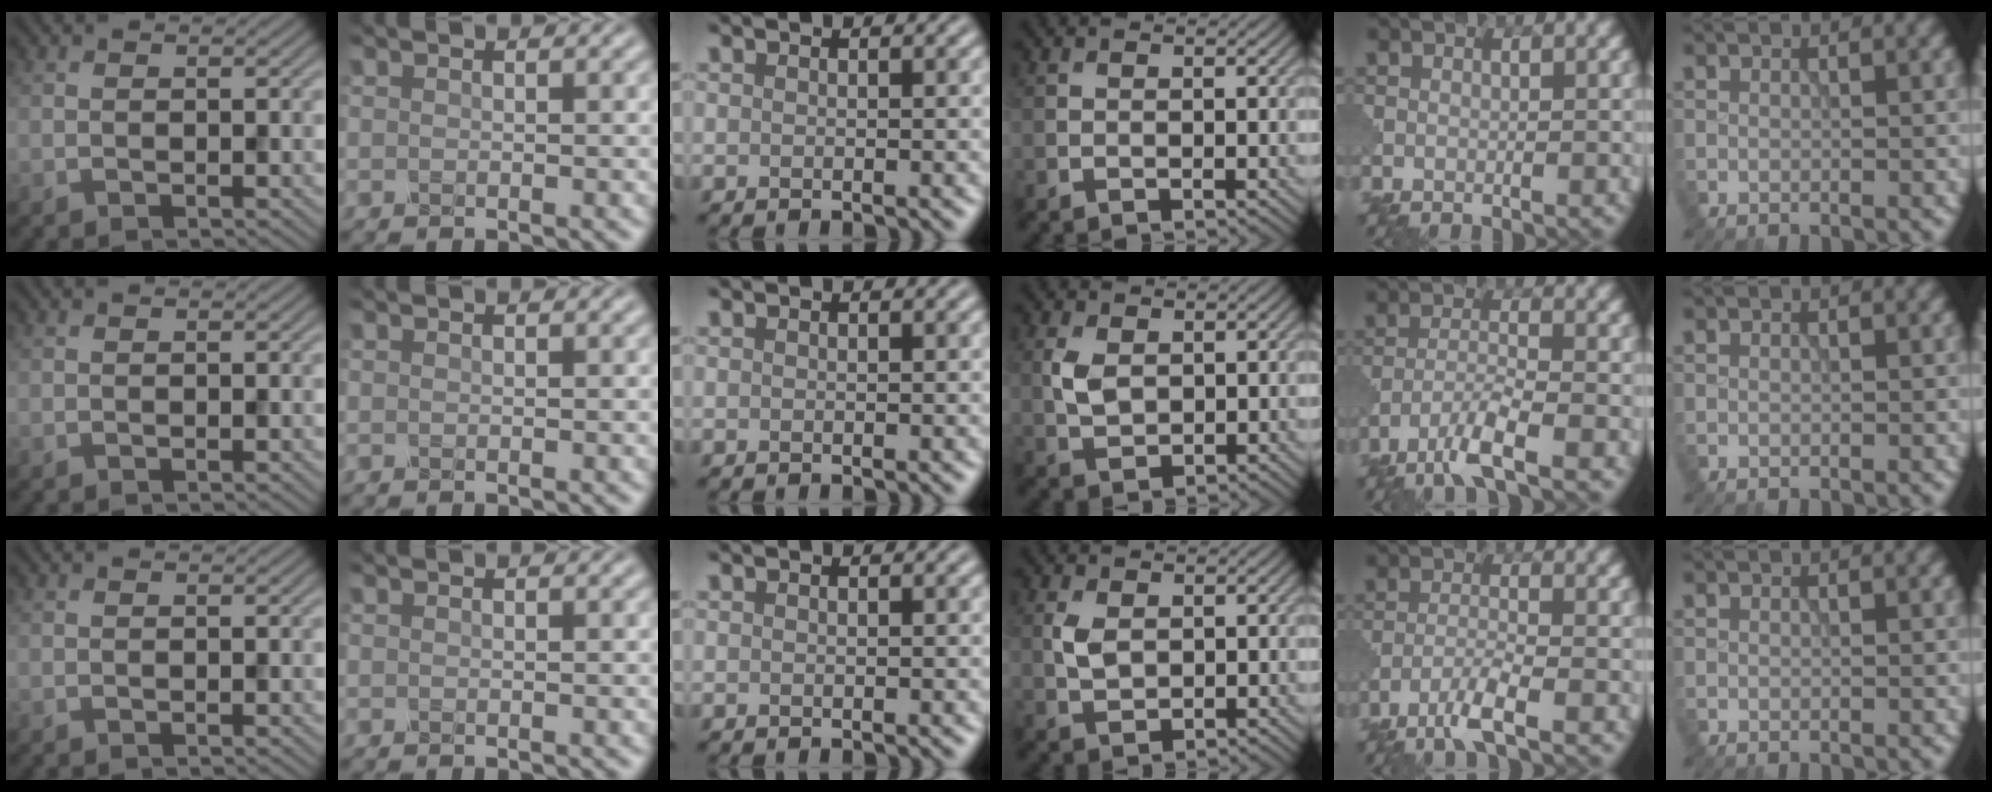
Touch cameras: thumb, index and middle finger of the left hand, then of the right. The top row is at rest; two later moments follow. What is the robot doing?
{"motion": "squeeze", "object": "clothespin"}